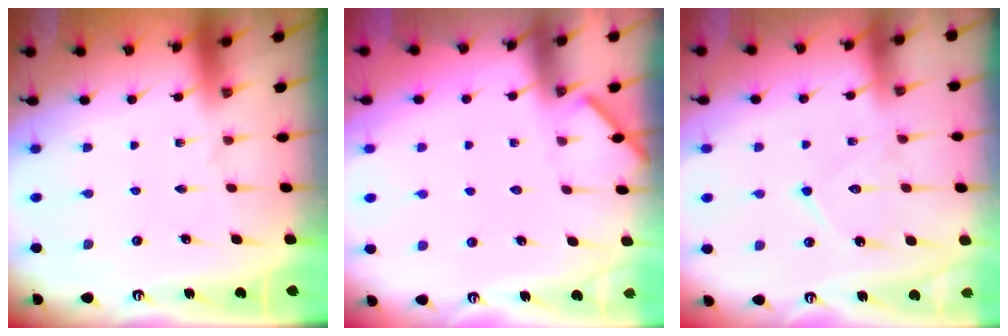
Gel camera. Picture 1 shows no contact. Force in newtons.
{"total": 1.7, "press": 1.6, "slide": 0.1}
{"total": 10.2, "press": 10.2, "slide": 0.9}